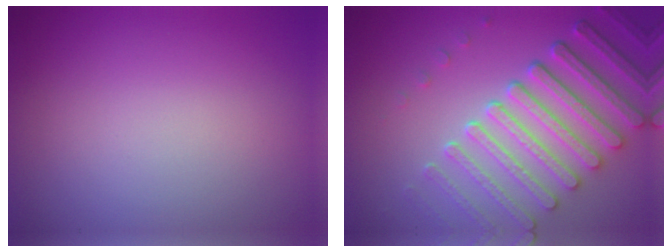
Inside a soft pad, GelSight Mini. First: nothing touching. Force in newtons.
{"total": 6.7, "press": 5.6, "slide": 3.6}